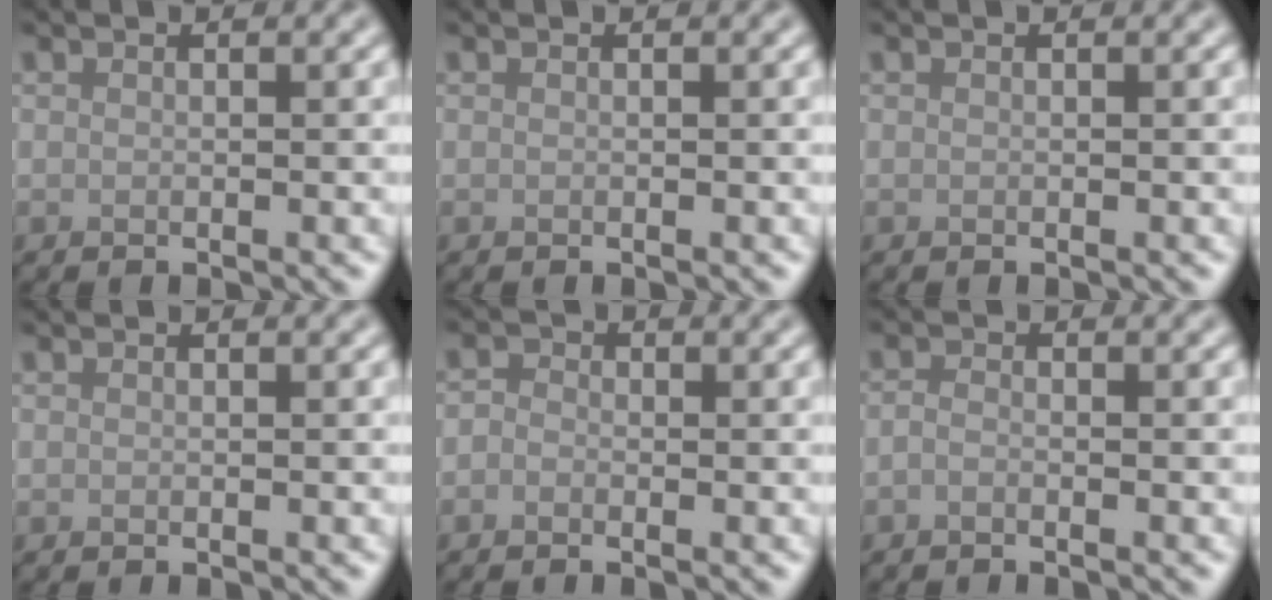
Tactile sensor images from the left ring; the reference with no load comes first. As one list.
[{"total": 0.0}, {"total": 0.0}, {"total": 0.0}, {"total": 1.2, "force": [-0.5, 1.0, 0.4], "torque": [-0.003, -0.002, -0.018]}, {"total": 0.9, "force": [-0.6, 0.4, 0.6], "torque": [-0.012, -0.001, -0.015]}]